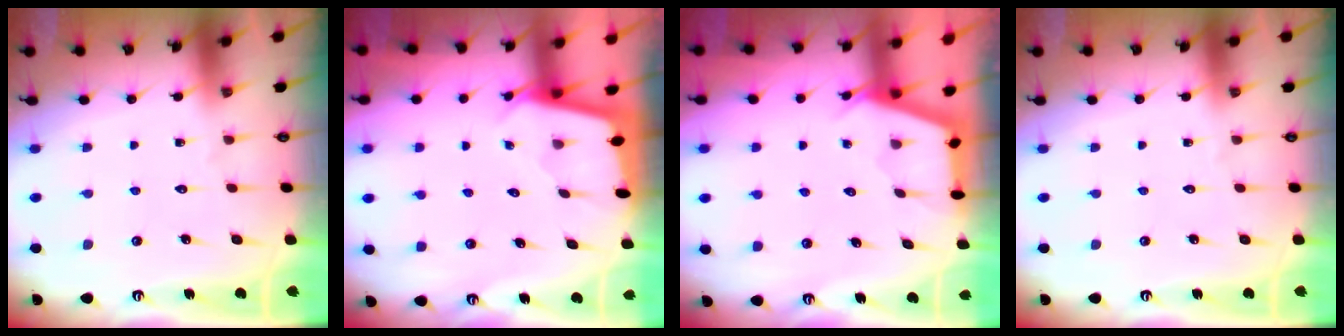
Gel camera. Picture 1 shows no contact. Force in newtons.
{"total": 1.8, "press": 1.8, "slide": 0.1}
{"total": 2.8, "press": 2.8, "slide": 0.3}
{"total": 0.0}